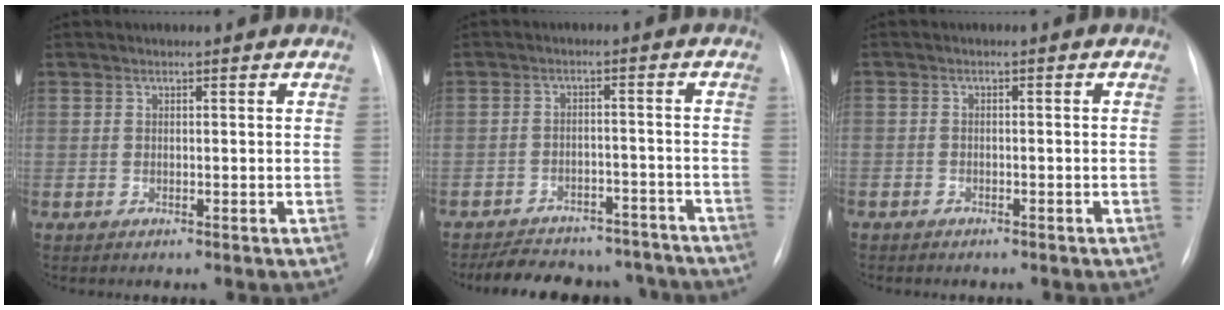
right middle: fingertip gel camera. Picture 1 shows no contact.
{"total": 15.5, "force": [-13.9, 5.5, 4.2], "torque": [-0.076, 0.015, -0.177]}
{"total": 2.1, "force": [-1.7, 1.2, 0.6], "torque": [-0.013, 0.002, -0.016]}